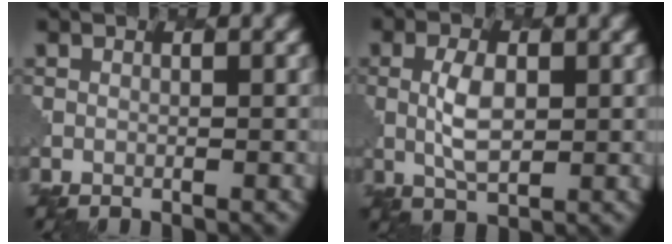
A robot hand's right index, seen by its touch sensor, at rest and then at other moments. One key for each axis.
{"total": 3.3, "fx": 0.6, "fy": 1.6, "fz": 2.8, "tx": -0.064, "ty": -0.002, "tz": 0.016}